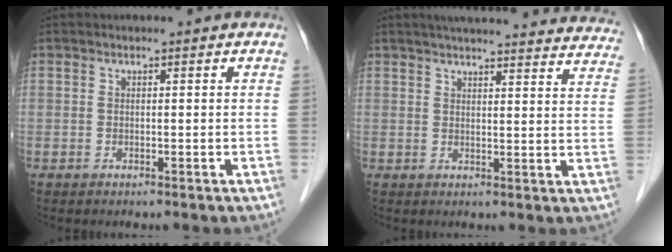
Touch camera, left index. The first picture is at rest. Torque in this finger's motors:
{"motor_torque": [0.52, -0.70, 0.26, 0.05]}